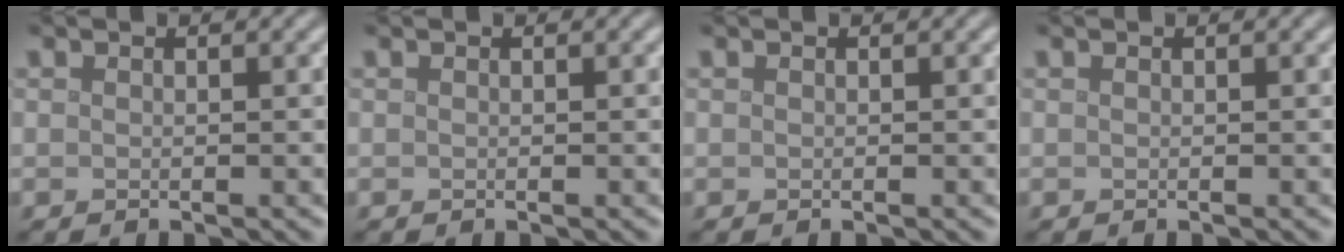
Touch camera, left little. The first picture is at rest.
{"total": 0.0}
{"total": 0.0}
{"total": 0.0}